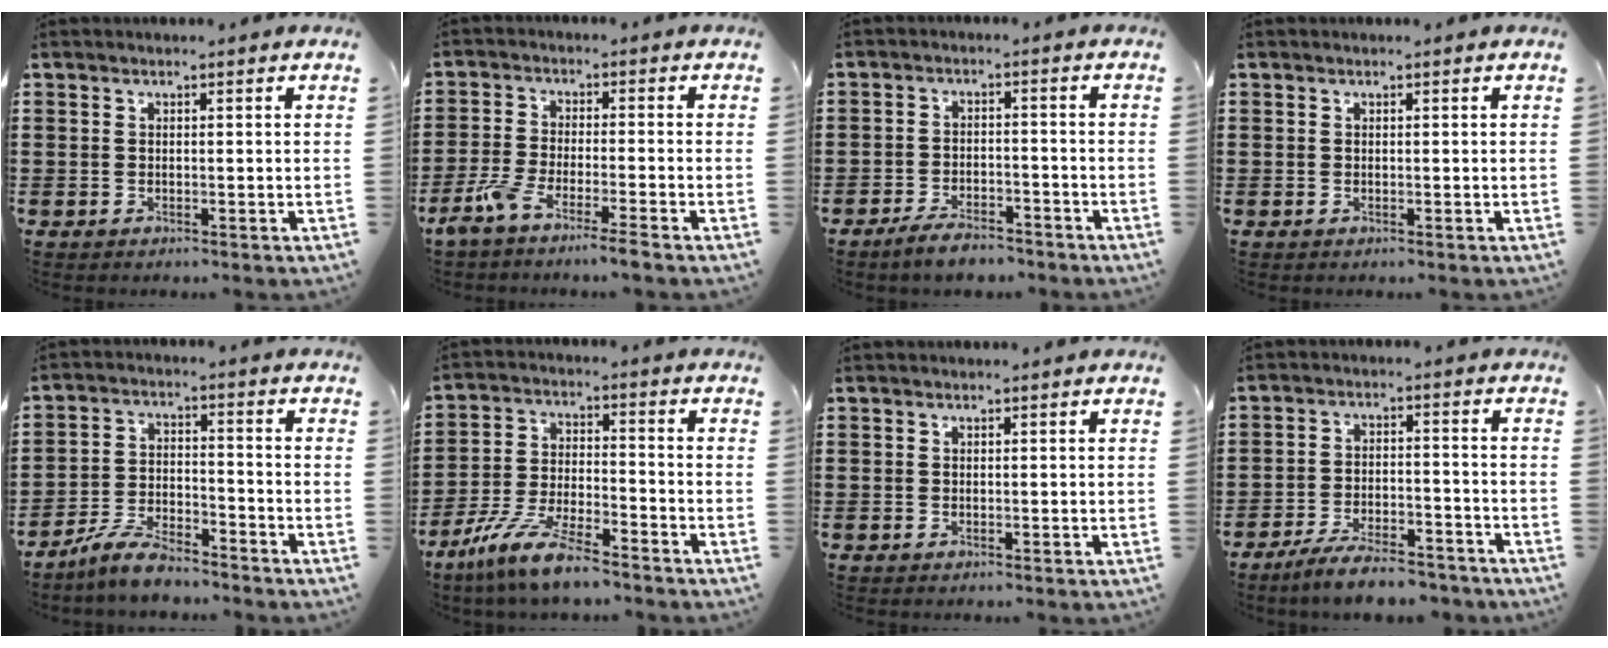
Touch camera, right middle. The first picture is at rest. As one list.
[{"total": 5.4, "force": [-4.5, -0.1, 3.0], "torque": [-0.076, -0.016, -0.090]}, {"total": 4.1, "force": [-3.8, 0.9, 1.3], "torque": [-0.029, 0.006, -0.076]}, {"total": 0.0}, {"total": 6.3, "force": [-5.7, 1.1, 2.5], "torque": [-0.059, 0.003, -0.112]}, {"total": 9.2, "force": [-7.8, 0.9, 4.7], "torque": [-0.108, 0.003, -0.157]}, {"total": 0.0}, {"total": 6.7, "force": [-6.1, 0.9, 2.6], "torque": [-0.050, 0.004, -0.117]}]